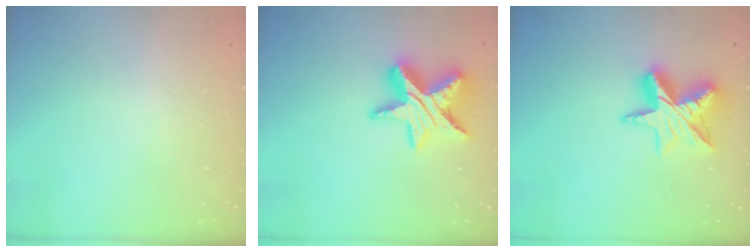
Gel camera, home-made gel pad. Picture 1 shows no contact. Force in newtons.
{"total": 15.6, "press": 15.6, "slide": 1.2}
{"total": 11.6, "press": 11.5, "slide": 1.2}